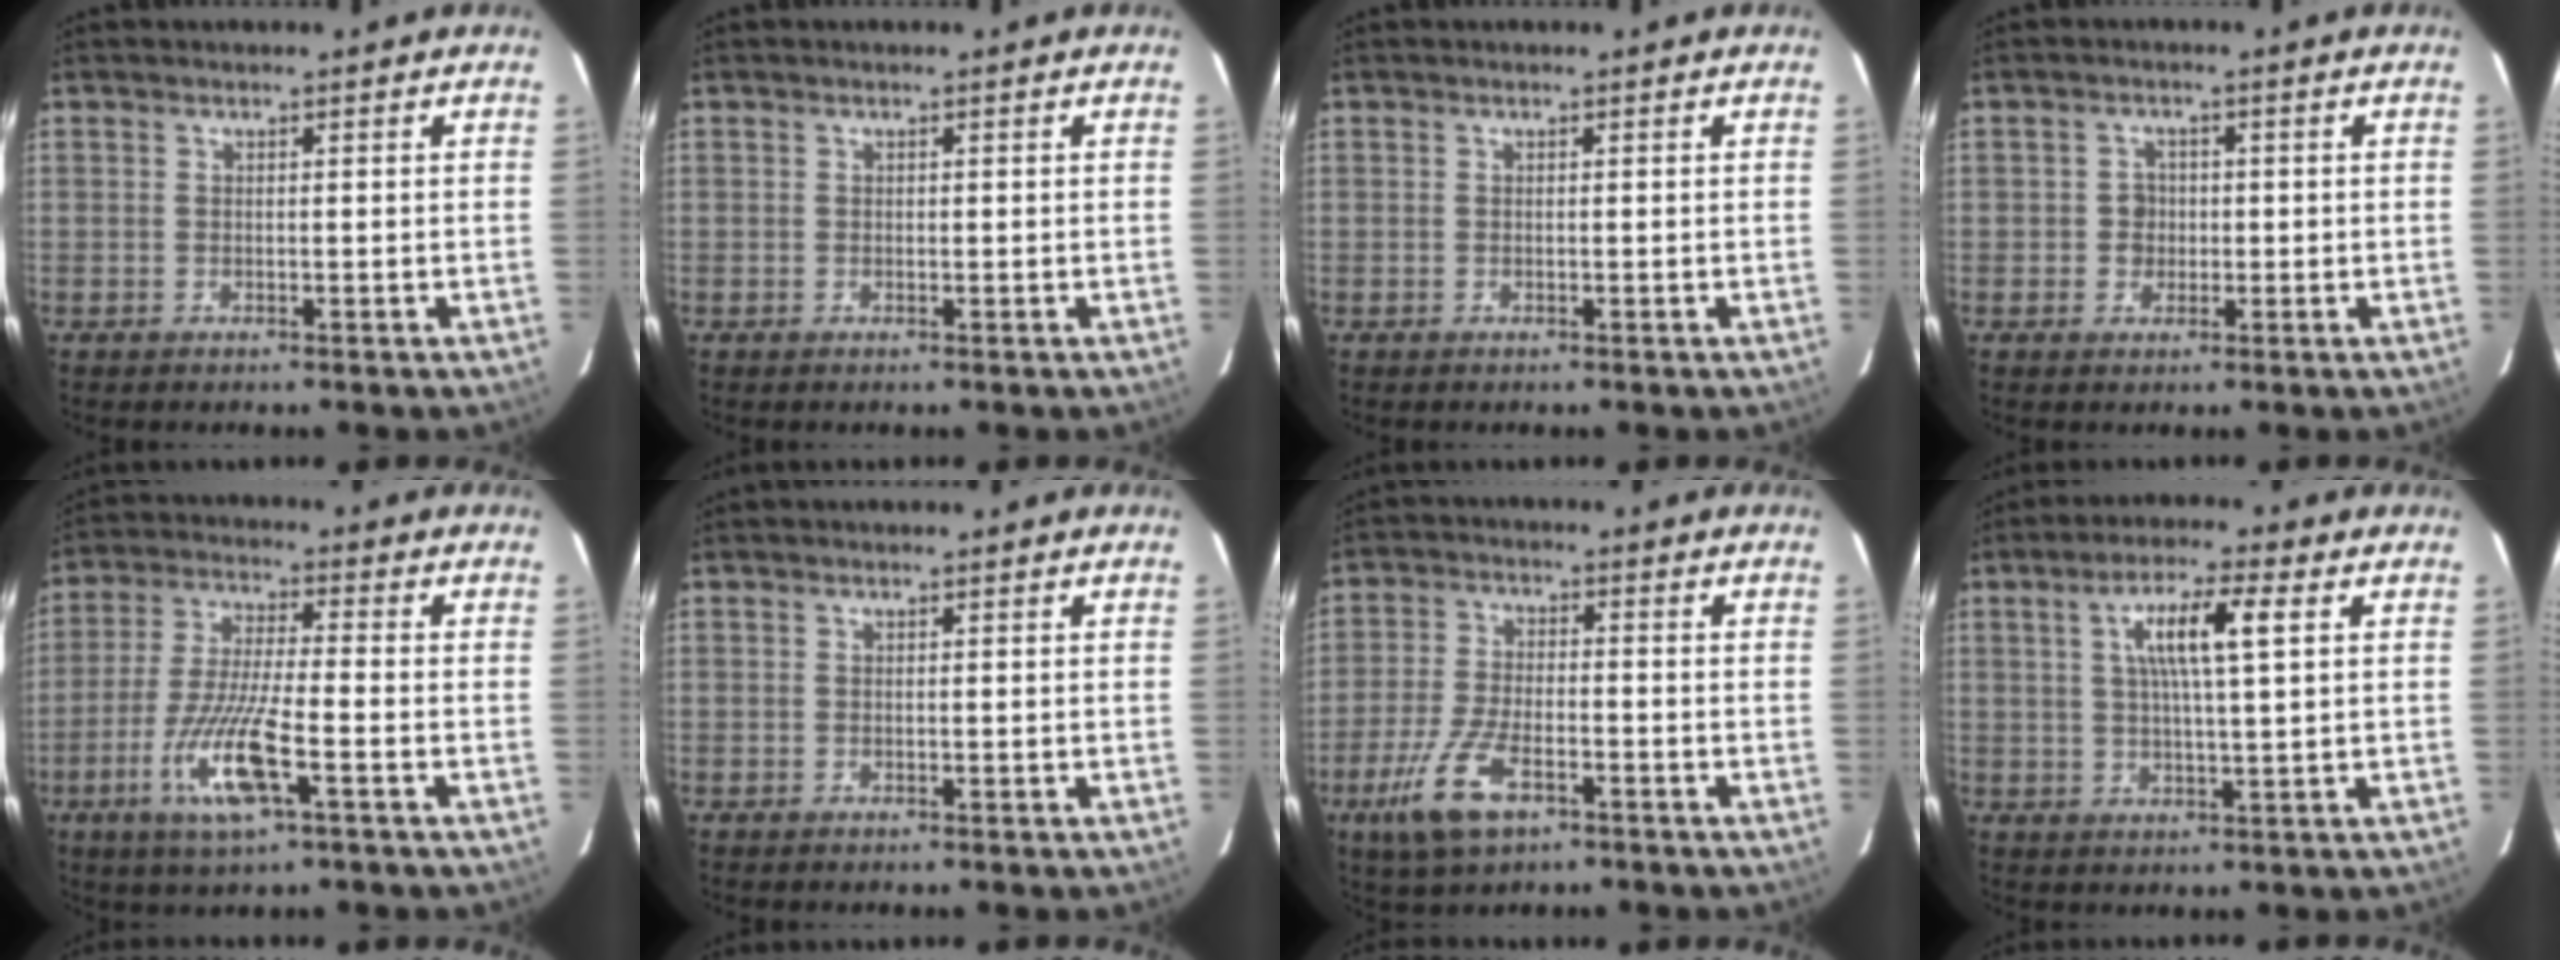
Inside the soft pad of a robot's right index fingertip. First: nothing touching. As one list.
[{"total": 0.0}, {"total": 0.0}, {"total": 2.5, "force": [-0.2, 2.3, 1.0], "torque": [-0.011, 0.006, -0.003]}, {"total": 11.5, "force": [-4.7, 1.2, 10.5], "torque": [-0.212, -0.018, -0.087]}, {"total": 0.0}, {"total": 8.9, "force": [-4.8, 3.1, 6.8], "torque": [-0.154, -0.014, -0.084]}, {"total": 8.1, "force": [2.3, 0.7, 7.7], "torque": [-0.145, 0.012, 0.040]}]